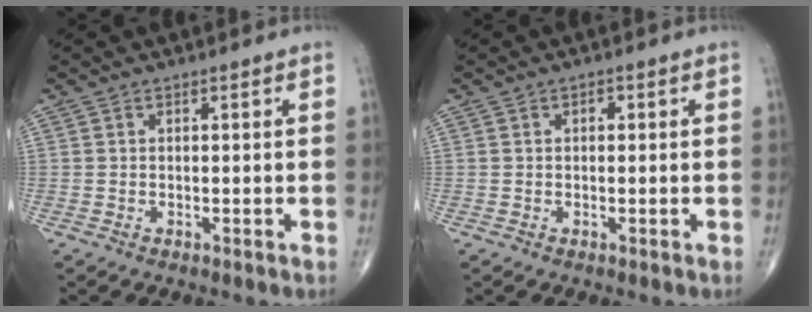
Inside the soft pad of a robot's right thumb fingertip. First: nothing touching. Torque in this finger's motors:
{"motor_torque": [-0.06, 0.29, 0.36, 0.26, -0.02]}